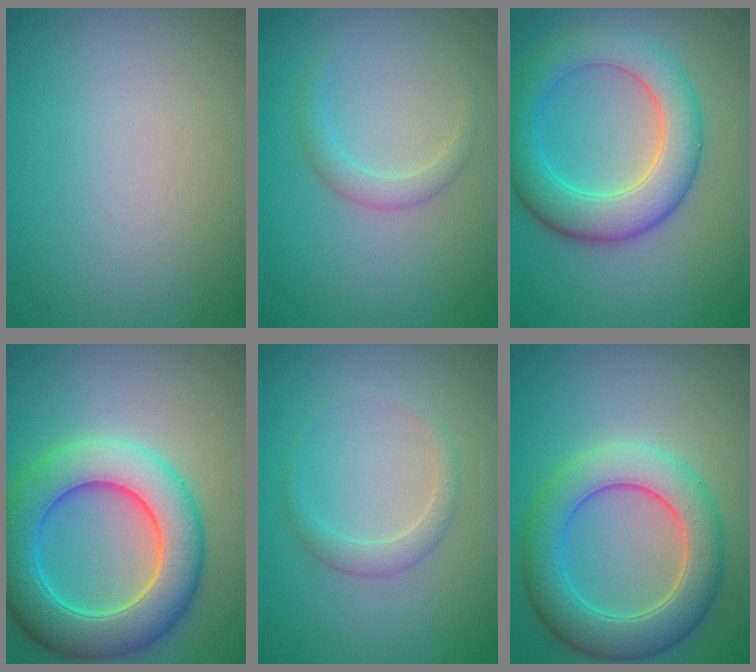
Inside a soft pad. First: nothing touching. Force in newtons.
{"total": 1.6, "press": 1.6, "slide": 0.1}
{"total": 6.5, "press": 6.5, "slide": 0.1}
{"total": 8.7, "press": 8.7, "slide": 0.1}
{"total": 1.7, "press": 1.7, "slide": 0.0}
{"total": 6.4, "press": 6.4, "slide": 0.3}